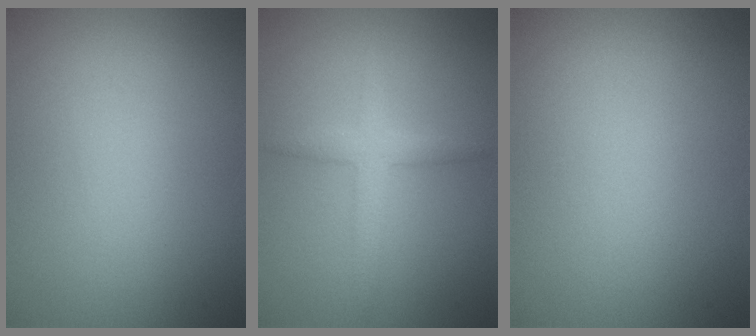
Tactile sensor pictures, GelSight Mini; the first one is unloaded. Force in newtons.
{"total": 2.6, "press": 2.6, "slide": 0.1}
{"total": 0.0}